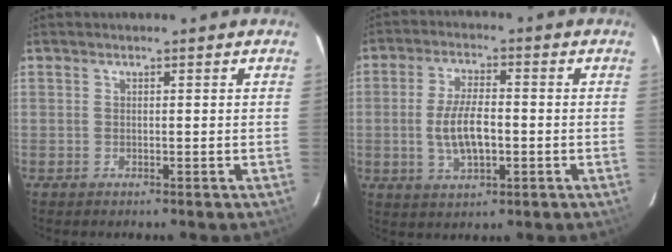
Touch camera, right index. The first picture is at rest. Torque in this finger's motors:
{"motor_torque": [0.27, -0.03, 0.51, 0.05]}